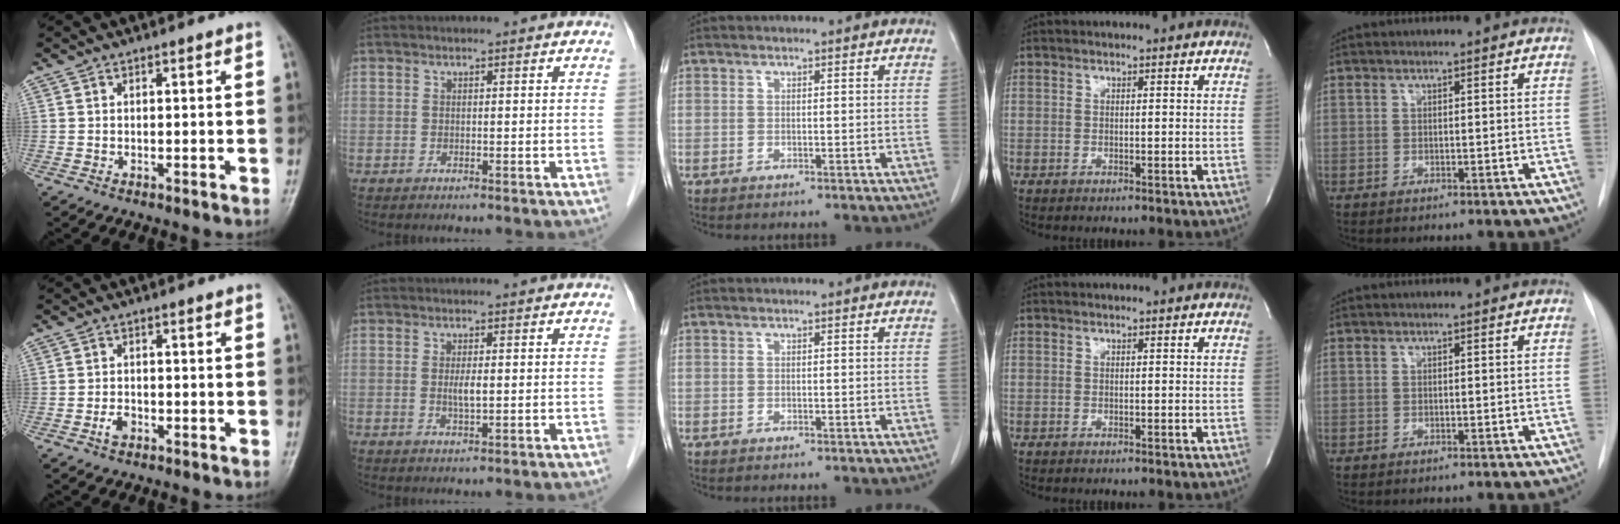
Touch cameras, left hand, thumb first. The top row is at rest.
{"thumb": {"total": 2.2, "force": [-1.1, 1.4, 1.3], "torque": [-0.021, 0.006, -0.021]}, "index": {"total": 2.0, "force": [0.1, 0.3, 1.9], "torque": [-0.041, -0.003, 0.003]}}